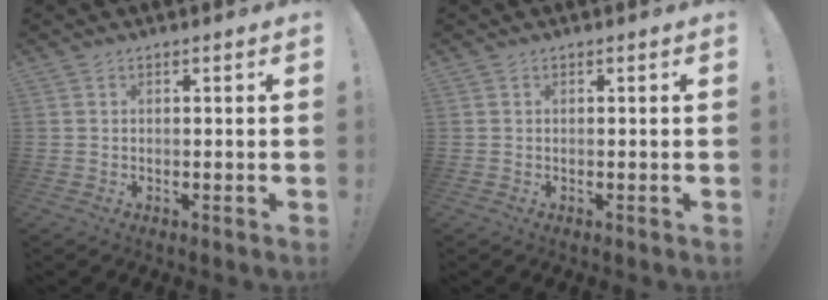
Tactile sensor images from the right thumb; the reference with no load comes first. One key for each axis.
{"total": 0.0}